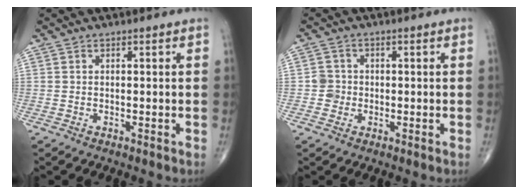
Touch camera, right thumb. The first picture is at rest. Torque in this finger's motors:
{"motor_torque": [0.04, -0.22, 0.10, 0.04, 0.03]}